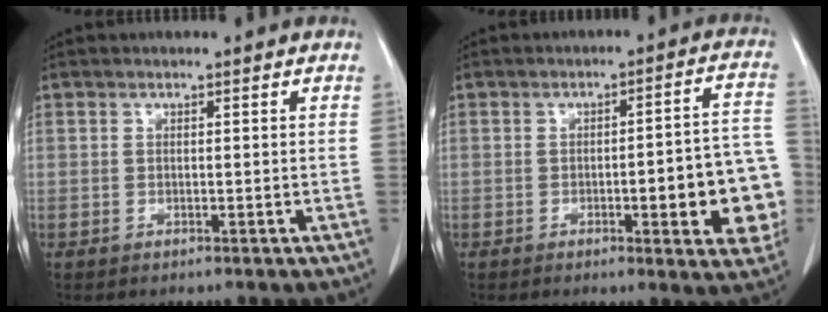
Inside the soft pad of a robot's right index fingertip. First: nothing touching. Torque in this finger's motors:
{"motor_torque": [0.41, -0.09, 0.20, 0.07]}